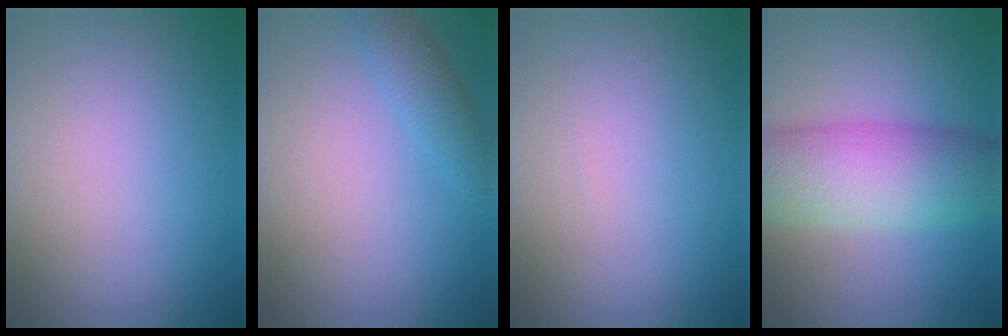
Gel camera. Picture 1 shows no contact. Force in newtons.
{"total": 1.9, "press": 1.9, "slide": 0.1}
{"total": 0.0}
{"total": 8.5, "press": 8.5, "slide": 0.1}